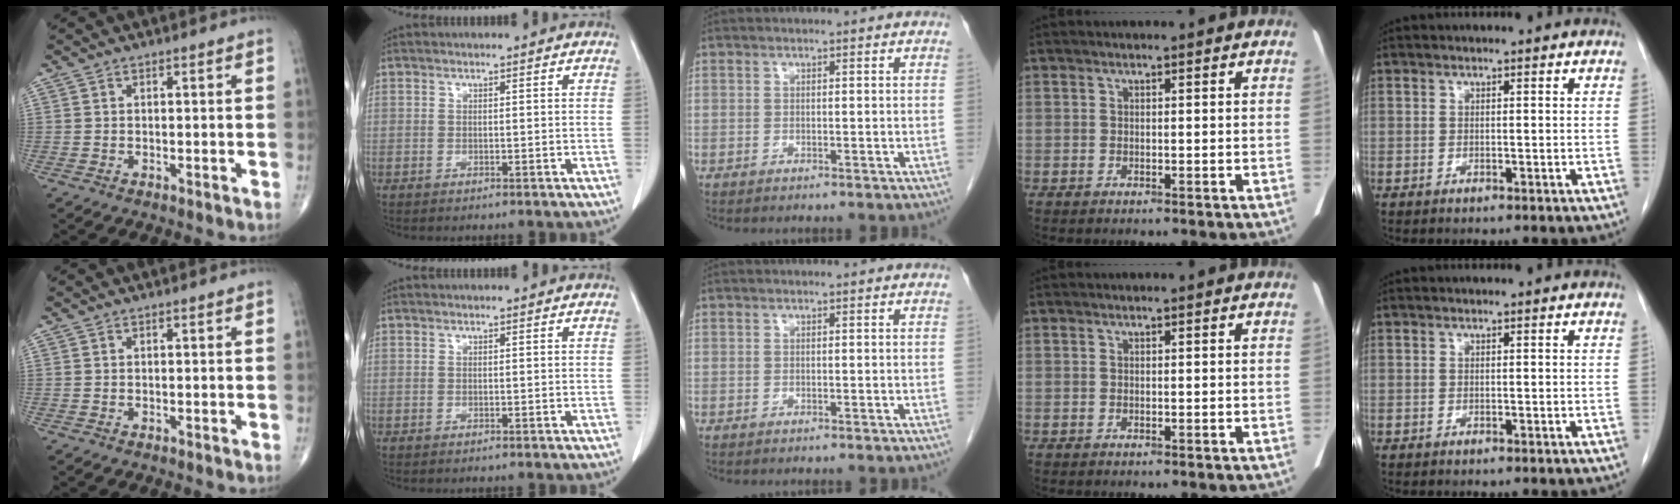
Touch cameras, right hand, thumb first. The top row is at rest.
{}